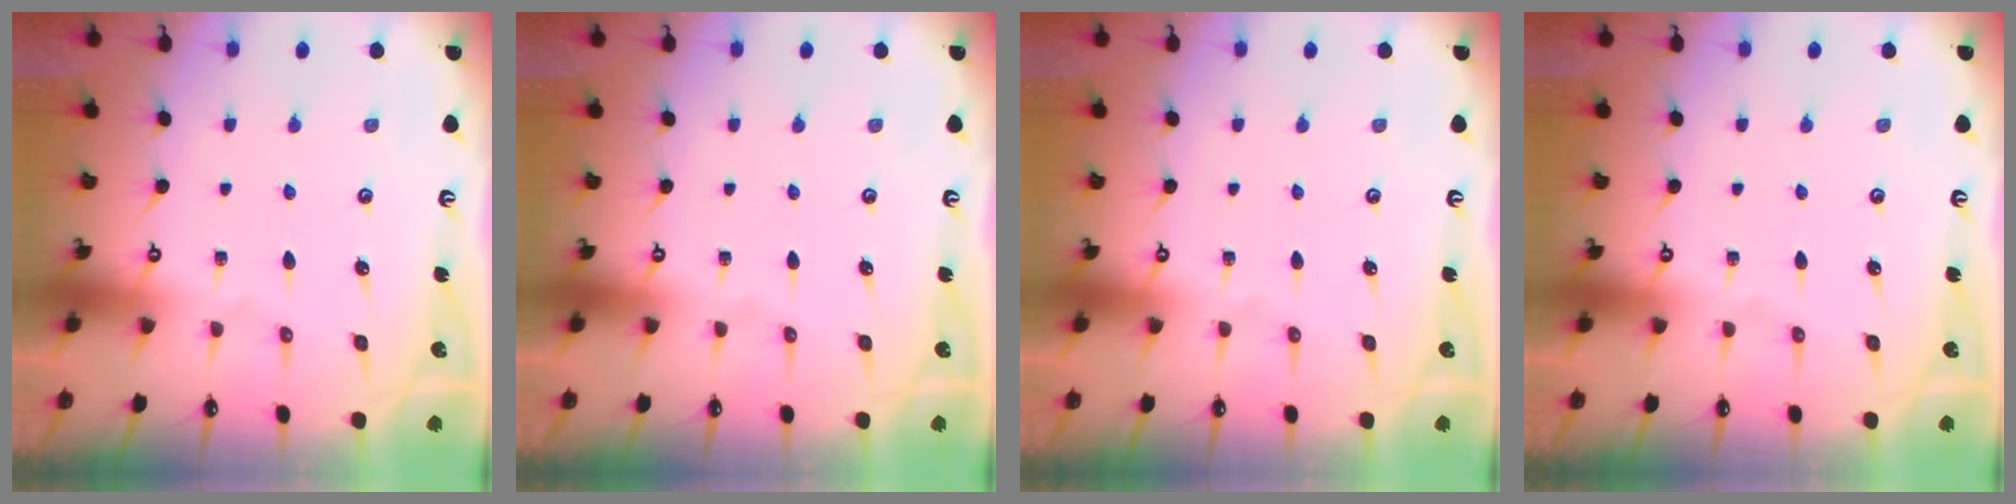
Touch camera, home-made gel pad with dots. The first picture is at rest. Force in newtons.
{"total": 0.0}
{"total": 0.0}
{"total": 0.0}